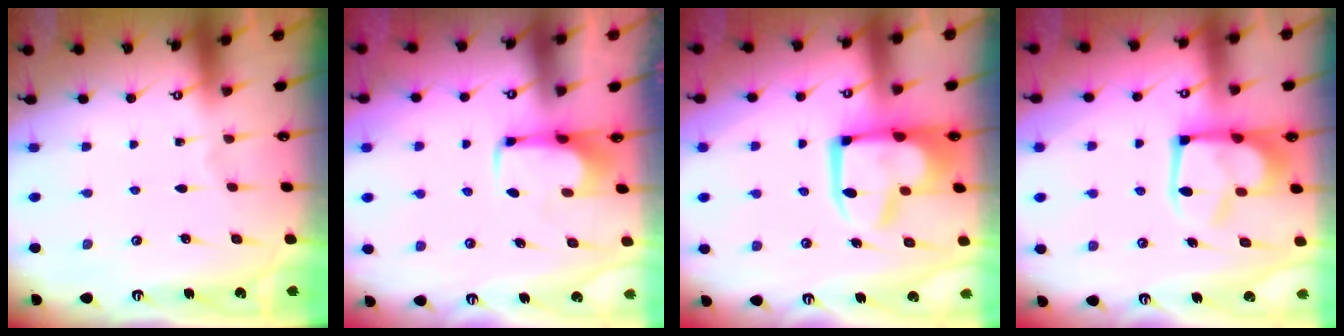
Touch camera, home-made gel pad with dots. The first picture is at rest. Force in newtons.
{"total": 2.1, "press": 2.1, "slide": 0.5}
{"total": 12.2, "press": 12.2, "slide": 1.3}
{"total": 6.8, "press": 6.7, "slide": 1.2}